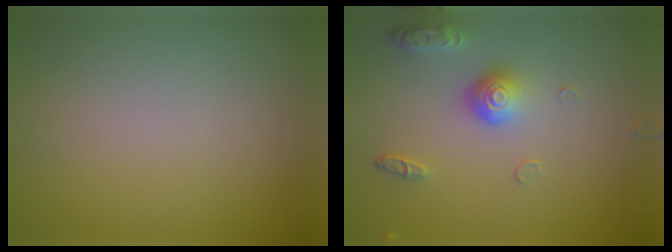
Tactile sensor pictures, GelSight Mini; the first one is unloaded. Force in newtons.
{"total": 3.7, "press": 2.8, "slide": 2.4}